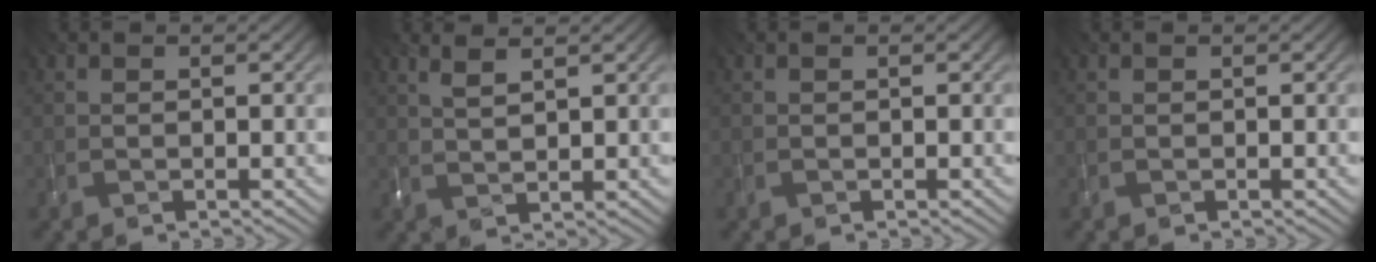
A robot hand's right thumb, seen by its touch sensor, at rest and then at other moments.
{"total": 2.1, "force": [1.2, -0.3, 1.6], "torque": [-0.034, -0.004, 0.038]}
{"total": 0.0}
{"total": 0.0}